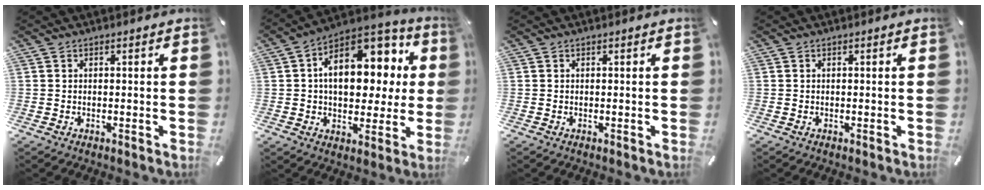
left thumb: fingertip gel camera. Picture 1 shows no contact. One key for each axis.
{"total": 16.5, "fx": 3.6, "fy": 11.0, "fz": 11.8, "tx": -0.165, "ty": -0.011, "tz": 0.066}
{"total": 0.0}
{"total": 0.0}